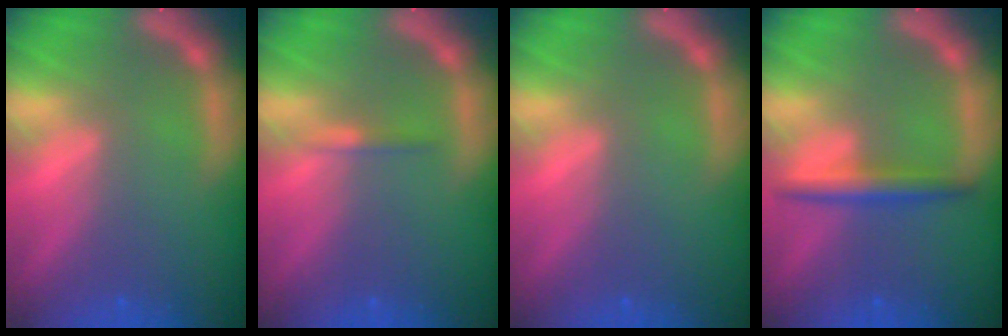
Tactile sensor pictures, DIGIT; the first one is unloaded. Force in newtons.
{"total": 0.9}
{"total": 0.0}
{"total": 3.0}